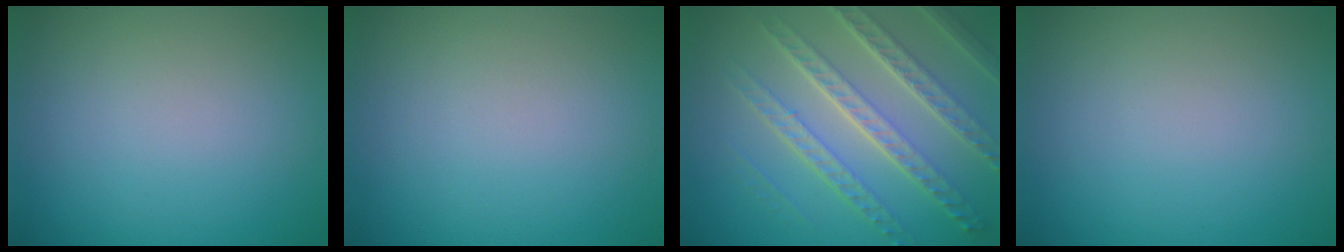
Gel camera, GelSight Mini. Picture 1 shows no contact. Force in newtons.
{"total": 0.0}
{"total": 7.1, "press": 5.0, "slide": 5.0}
{"total": 0.0}